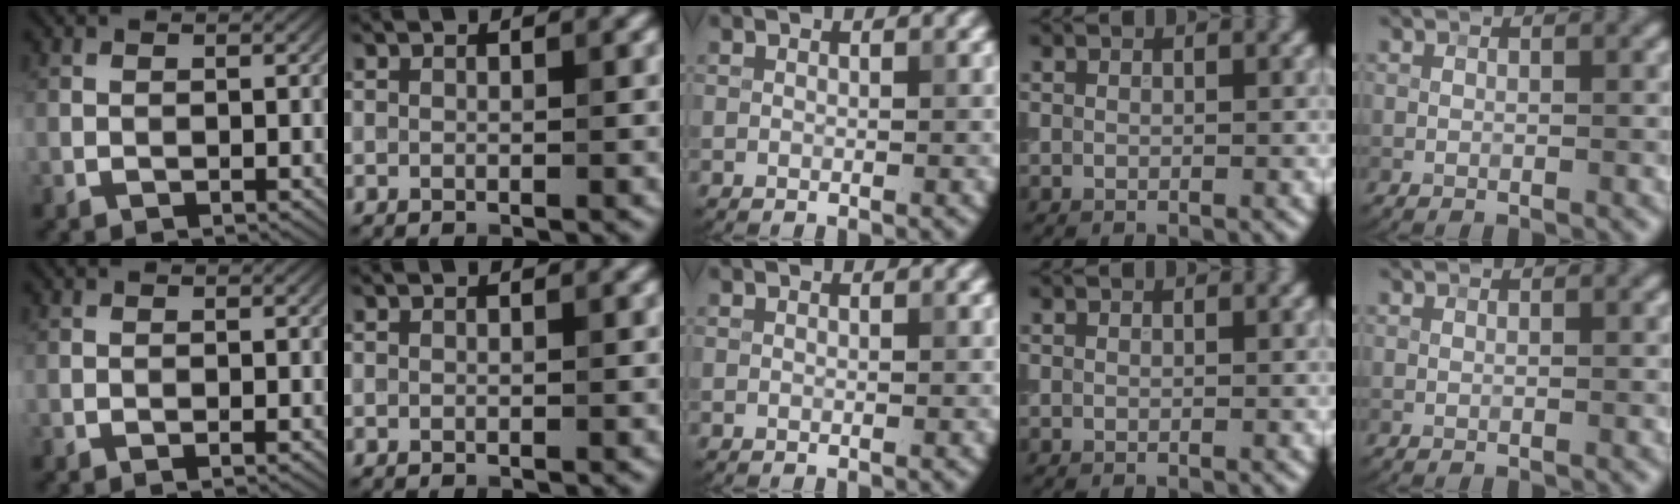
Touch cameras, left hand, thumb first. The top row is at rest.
{}